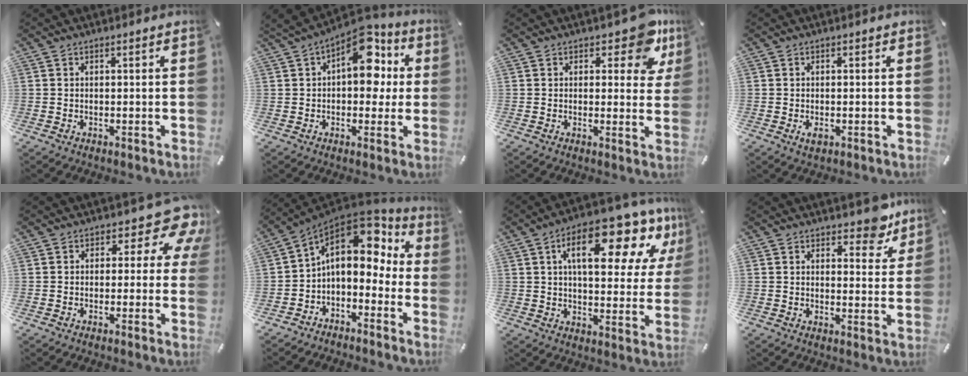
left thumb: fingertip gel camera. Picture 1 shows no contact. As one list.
[{"total": 14.5, "force": [4.7, 8.9, 10.4], "torque": [-0.131, -0.029, 0.083]}, {"total": 9.9, "force": [6.0, 4.9, 6.2], "torque": [-0.062, -0.037, 0.101]}, {"total": 1.8, "force": [-0.5, 1.1, 1.3], "torque": [-0.031, -0.002, -0.010]}, {"total": 10.4, "force": [3.4, 5.6, 8.1], "torque": [-0.095, -0.021, 0.058]}, {"total": 12.7, "force": [3.9, 8.6, 8.5], "torque": [-0.142, -0.031, 0.064]}, {"total": 20.8, "force": [10.3, 8.8, 15.8], "torque": [-0.236, -0.047, 0.160]}, {"total": 7.6, "force": [5.7, 4.0, 3.1], "torque": [-0.007, -0.045, 0.094]}]